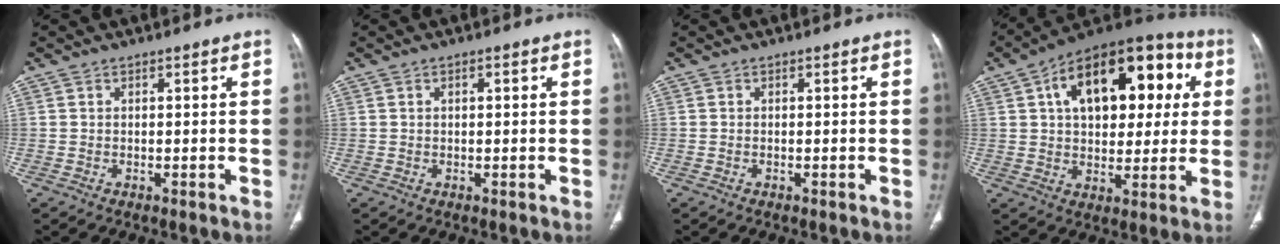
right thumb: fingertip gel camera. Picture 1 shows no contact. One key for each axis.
{"total": 0.6, "fx": 0.1, "fy": 0.2, "fz": 0.6, "tx": -0.011, "ty": 0.002, "tz": 0.002}
{"total": 0.0}
{"total": 23.3, "fx": 6.4, "fy": 13.1, "fz": 18.2, "tx": -0.228, "ty": 0.027, "tz": 0.090}